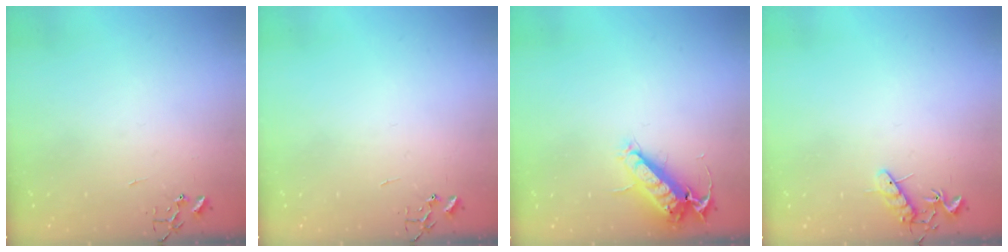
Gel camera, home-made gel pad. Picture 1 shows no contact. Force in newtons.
{"total": 0.0}
{"total": 13.1, "press": 13.0, "slide": 2.0}
{"total": 7.5, "press": 7.4, "slide": 0.6}